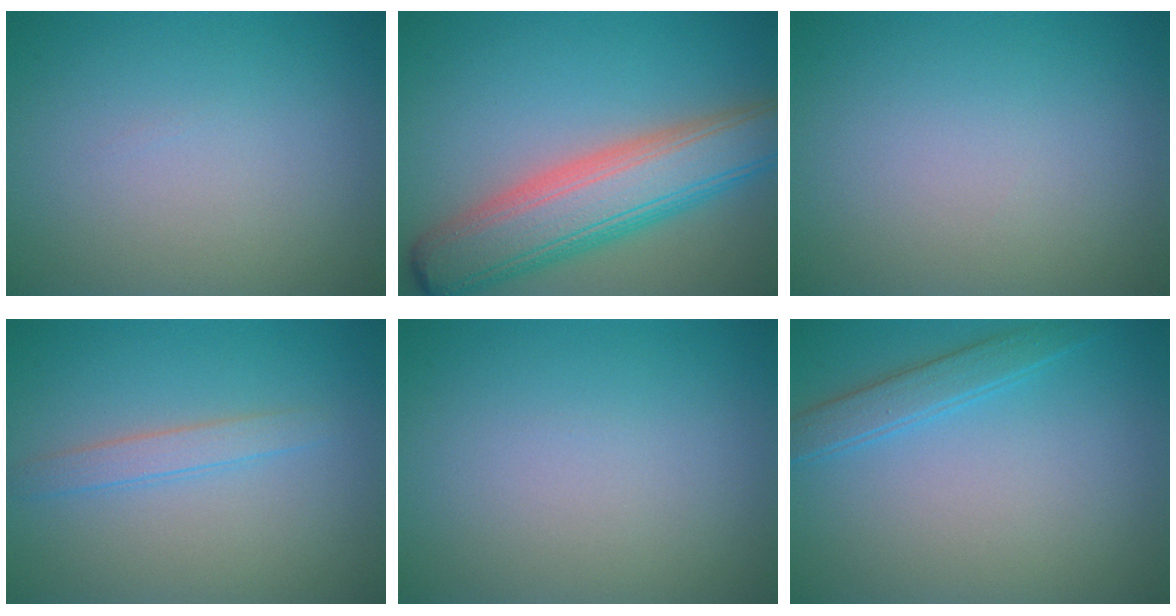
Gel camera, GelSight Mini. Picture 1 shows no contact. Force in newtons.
{"total": 8.7, "press": 8.7, "slide": 0.4}
{"total": 0.0}
{"total": 1.7, "press": 1.7, "slide": 0.1}
{"total": 0.0}
{"total": 2.2, "press": 2.2, "slide": 0.2}